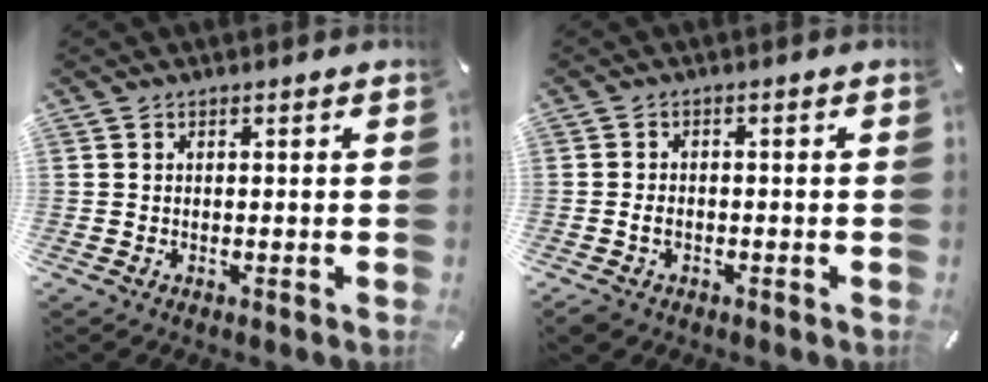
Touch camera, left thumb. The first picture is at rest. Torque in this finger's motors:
{"motor_torque": [-0.25, 1.27, 0.27, 0.25, 0.17]}